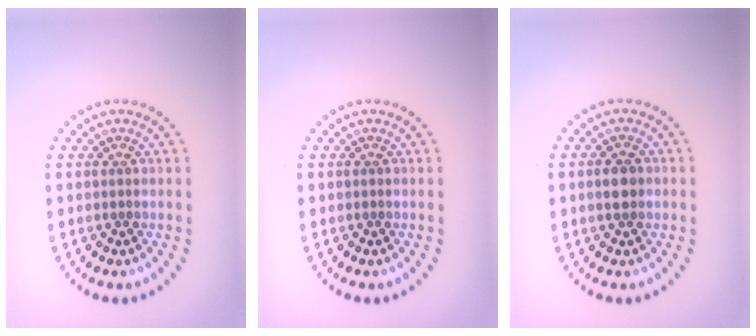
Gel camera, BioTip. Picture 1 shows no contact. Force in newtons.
{"total": 0.0}
{"total": 1.9, "press": 1.9, "slide": 0.2}